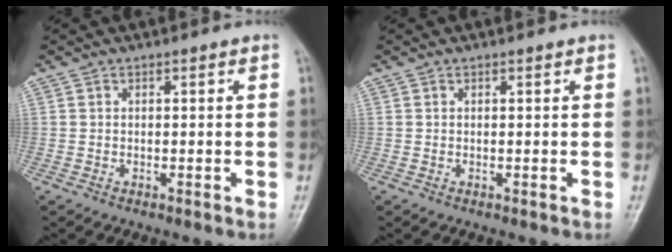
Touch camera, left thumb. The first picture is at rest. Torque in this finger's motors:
{"motor_torque": [0.00, 0.00, -0.10, -0.10, 0.00]}